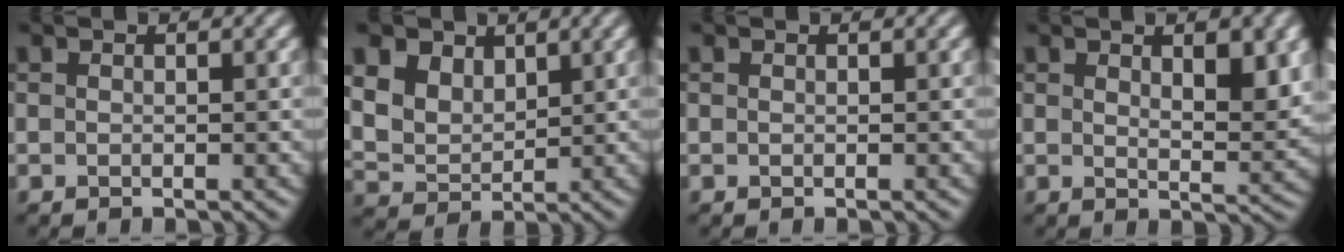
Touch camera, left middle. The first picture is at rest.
{"total": 7.3, "force": [3.8, 5.2, 3.6], "torque": [-0.112, 0.011, 0.068]}
{"total": 0.0}
{"total": 4.5, "force": [1.9, 1.7, 3.7], "torque": [-0.052, -0.006, 0.033]}